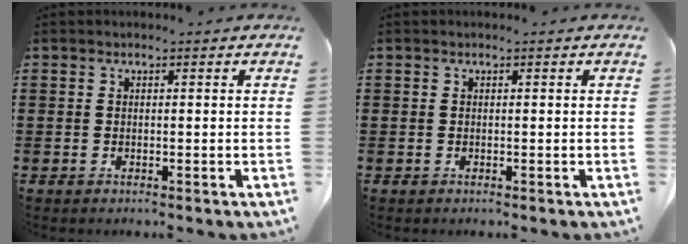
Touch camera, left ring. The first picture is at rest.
{"total": 0.0}